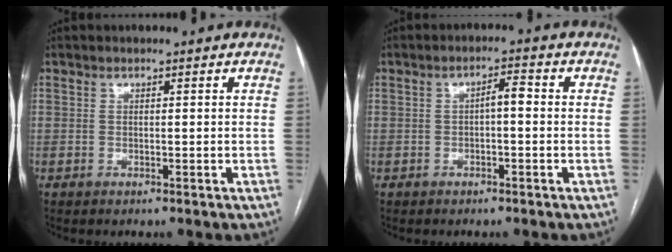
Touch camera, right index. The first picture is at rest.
{"total": 2.6, "force": [-0.1, 0.8, 2.5], "torque": [-0.041, 0.014, -0.001]}